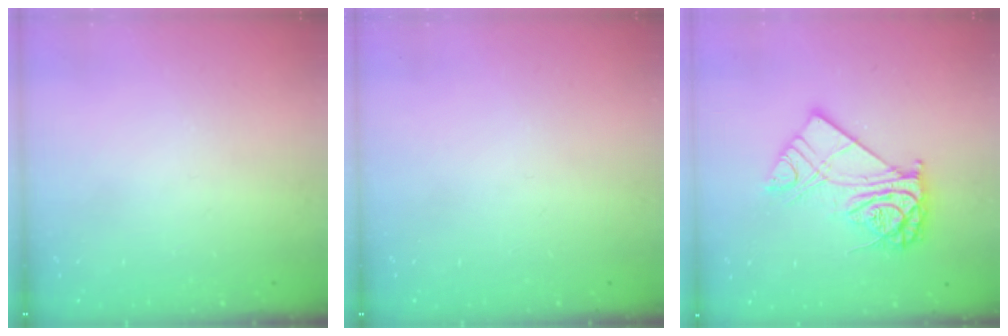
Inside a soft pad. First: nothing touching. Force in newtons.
{"total": 0.0}
{"total": 13.3, "press": 13.3, "slide": 1.3}